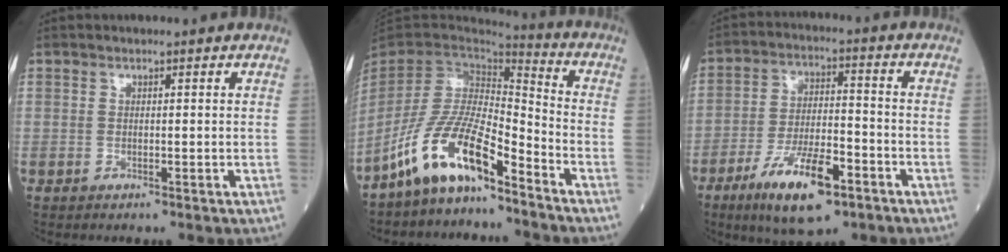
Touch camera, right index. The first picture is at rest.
{"total": 14.3, "force": [-10.1, 3.7, 9.4], "torque": [-0.202, 0.000, -0.194]}
{"total": 13.4, "force": [-7.6, 4.0, 10.3], "torque": [-0.194, -0.008, -0.128]}